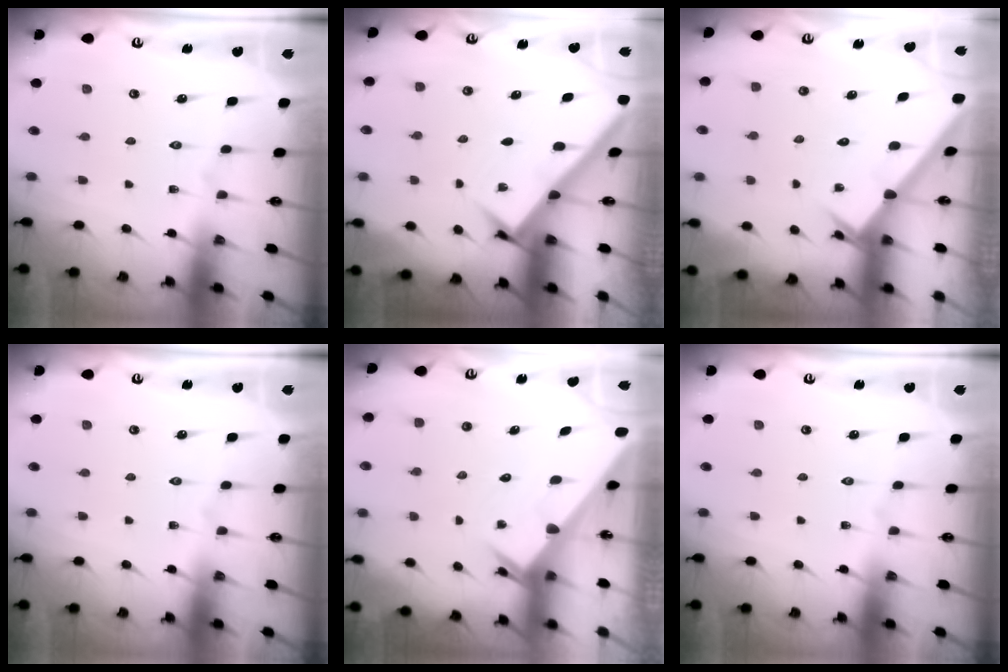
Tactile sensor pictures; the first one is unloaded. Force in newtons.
{"total": 2.9, "press": 2.9, "slide": 0.4}
{"total": 2.6, "press": 2.6, "slide": 0.1}
{"total": 0.0}
{"total": 3.3, "press": 3.3, "slide": 0.3}
{"total": 0.0}